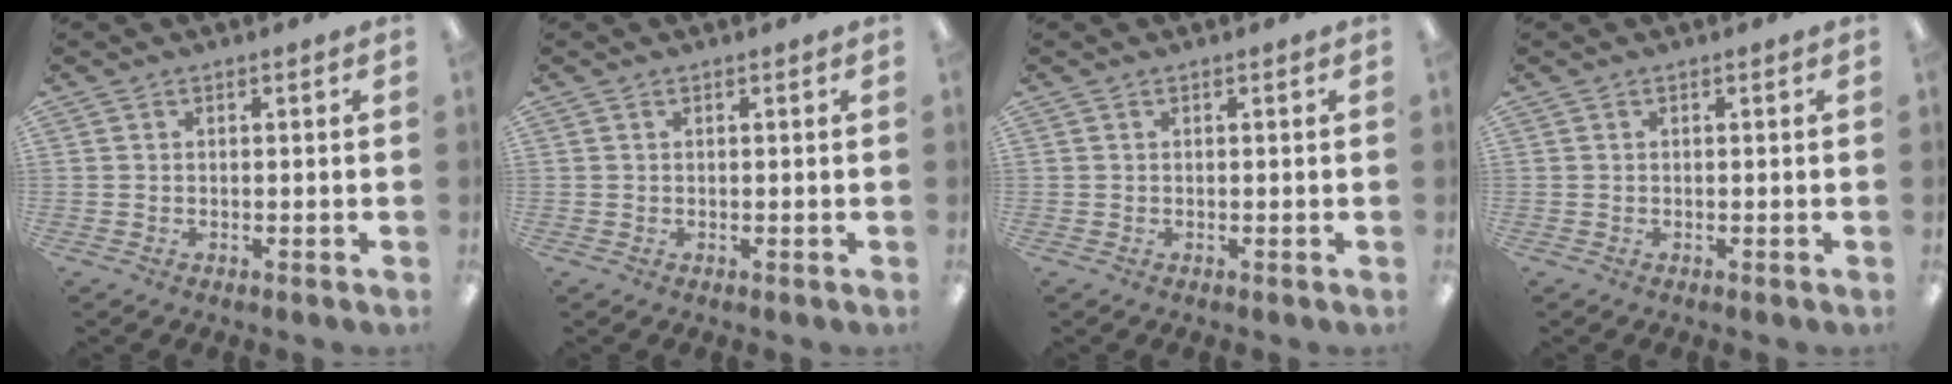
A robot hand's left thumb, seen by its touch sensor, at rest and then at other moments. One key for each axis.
{"total": 0.0}
{"total": 0.0}
{"total": 0.0}